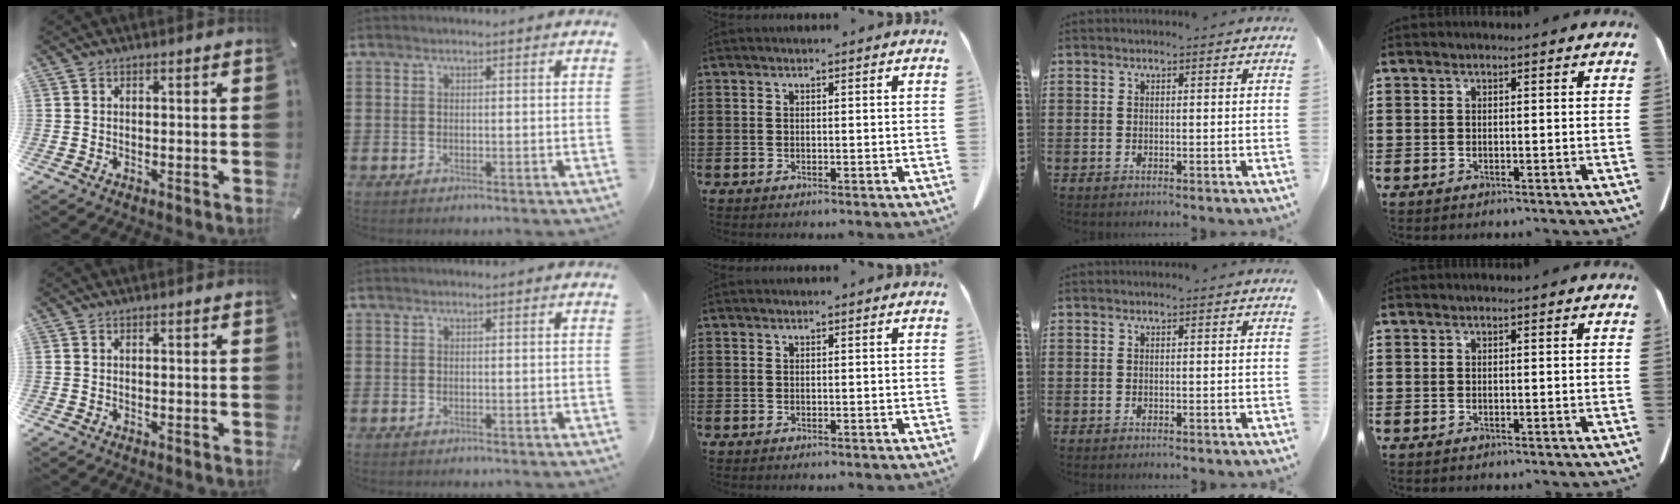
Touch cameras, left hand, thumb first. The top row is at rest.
{}